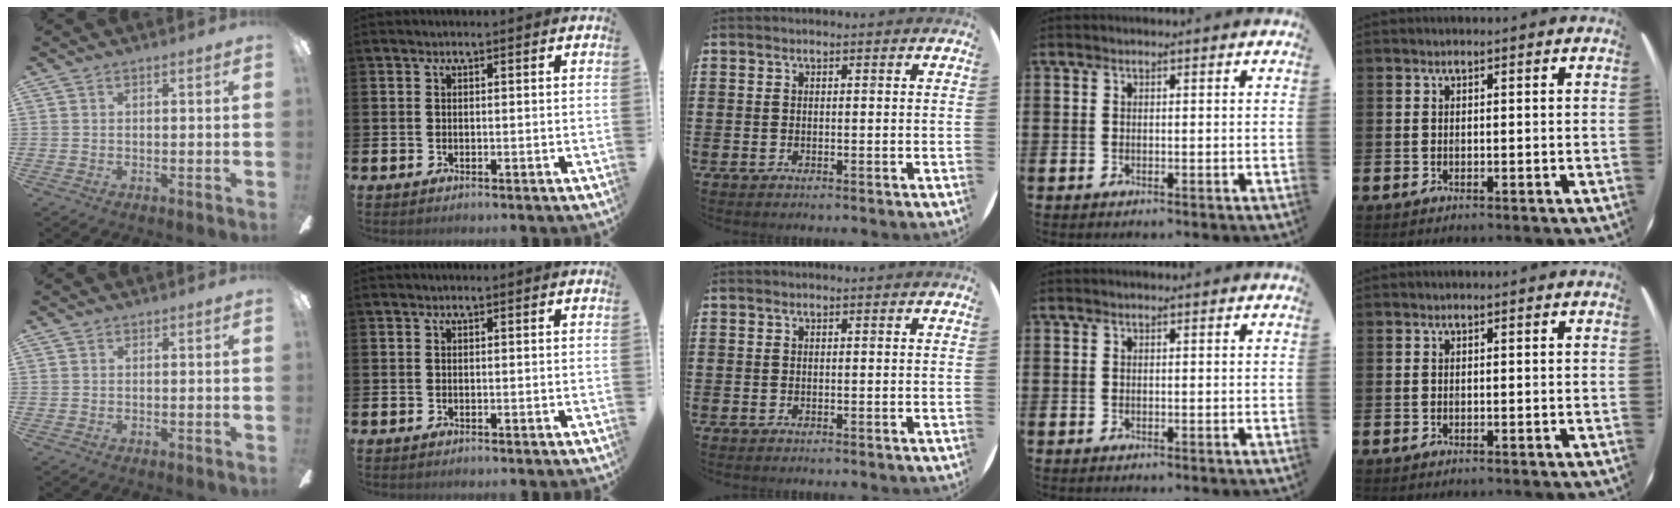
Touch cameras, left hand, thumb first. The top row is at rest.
{}